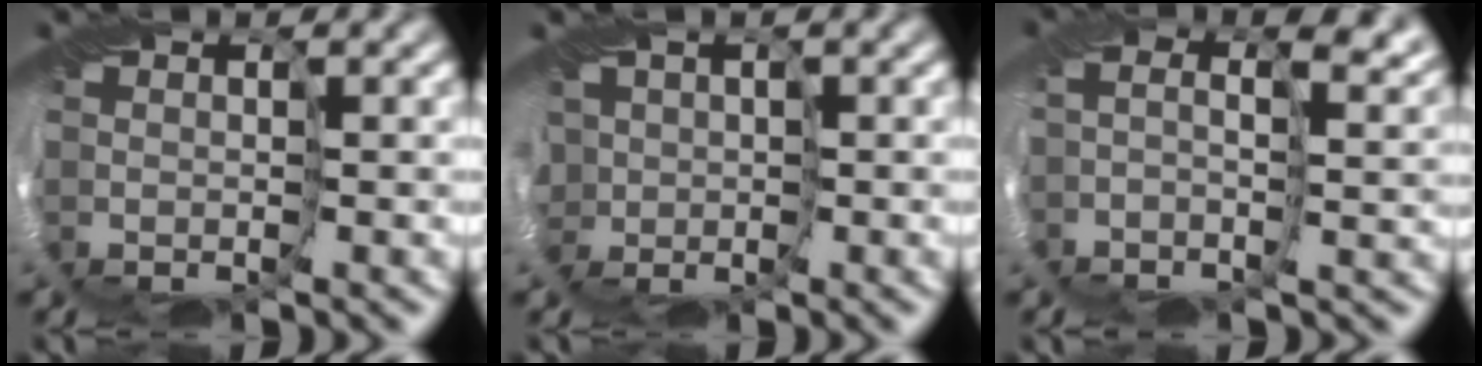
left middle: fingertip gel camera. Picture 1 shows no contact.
{"total": 6.1, "force": [-0.4, 4.8, 3.8], "torque": [-0.083, -0.002, -0.016]}
{"total": 7.5, "force": [2.3, 4.3, 5.7], "torque": [-0.096, 0.021, 0.027]}